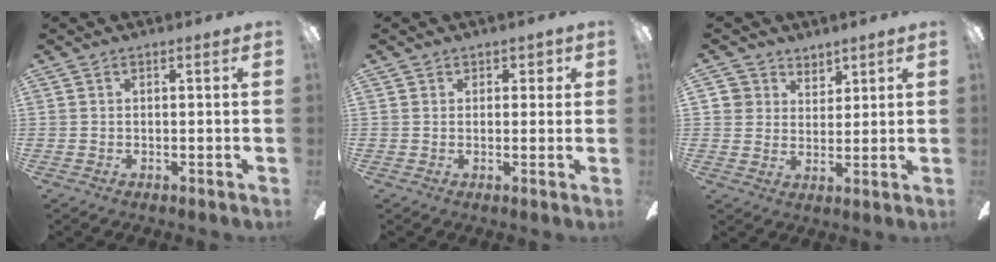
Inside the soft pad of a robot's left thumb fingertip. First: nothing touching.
{"total": 1.9, "force": [1.1, 1.5, 0.4], "torque": [0.008, -0.001, 0.016]}
{"total": 5.8, "force": [4.3, 3.9, -0.5], "torque": [-0.002, -0.021, 0.081]}